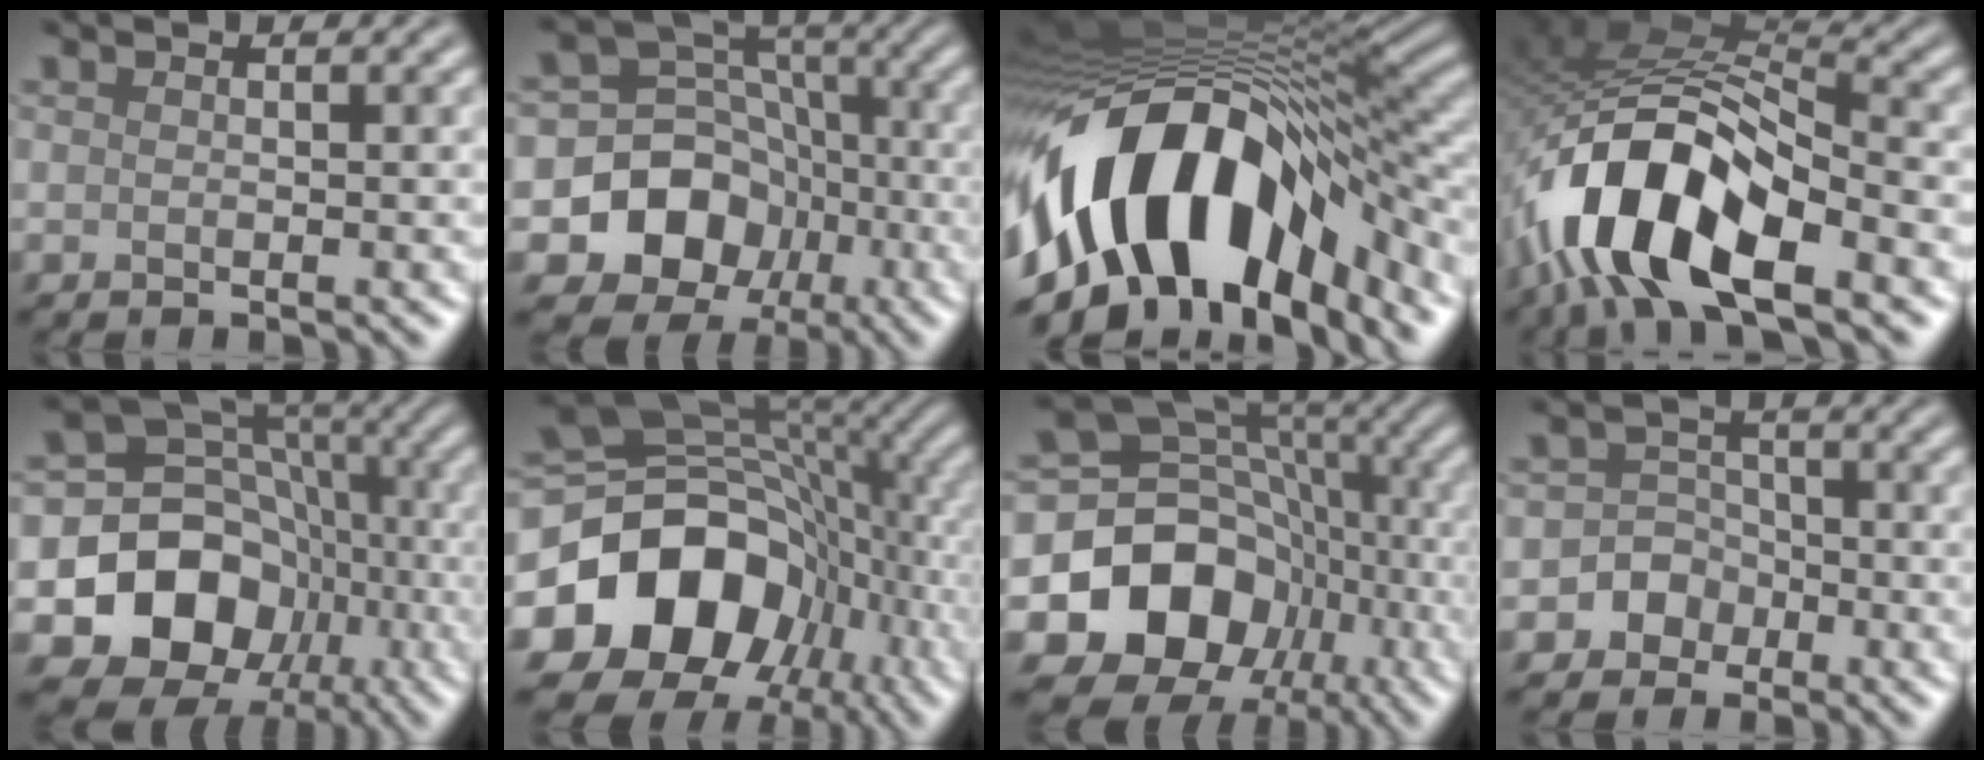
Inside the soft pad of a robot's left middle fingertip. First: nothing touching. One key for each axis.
{"total": 8.7, "fx": -2.7, "fy": 7.6, "fz": 3.1, "tx": -0.049, "ty": 0.007, "tz": -0.068}
{"total": 15.4, "fx": -6.0, "fy": 8.3, "fz": 11.5, "tx": -0.199, "ty": 0.010, "tz": -0.102}
{"total": 11.7, "fx": -5.6, "fy": 5.4, "fz": 8.6, "tx": -0.164, "ty": 0.003, "tz": -0.106}
{"total": 12.4, "fx": -3.0, "fy": 10.6, "fz": 5.7, "tx": -0.101, "ty": -0.005, "tz": -0.058}
{"total": 16.2, "fx": -3.8, "fy": 13.0, "fz": 8.9, "tx": -0.191, "ty": -0.030, "tz": -0.056}
{"total": 14.0, "fx": -3.8, "fy": 11.6, "fz": 6.7, "tx": -0.134, "ty": -0.011, "tz": -0.067}
{"total": 4.0, "fx": -1.6, "fy": 3.6, "fz": 0.5, "tx": 0.026, "ty": 0.010, "tz": -0.046}